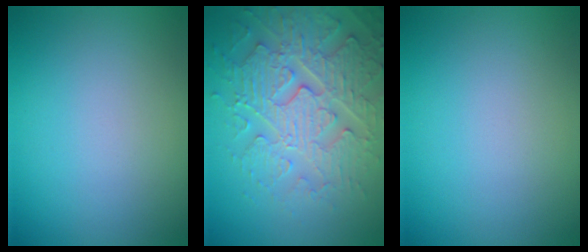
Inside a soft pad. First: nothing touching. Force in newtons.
{"total": 6.1, "press": 5.3, "slide": 3.0}
{"total": 0.0}